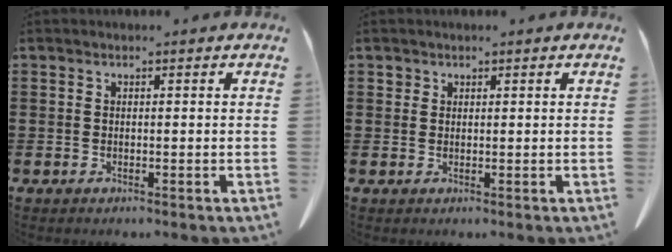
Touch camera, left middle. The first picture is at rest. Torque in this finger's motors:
{"motor_torque": [0.28, -0.16, 0.03, -0.01]}